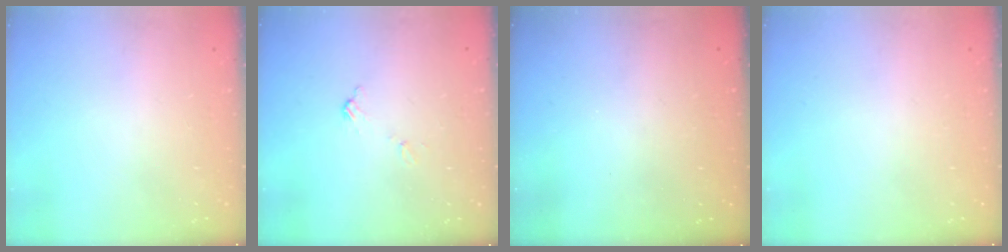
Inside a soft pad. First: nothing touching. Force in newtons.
{"total": 5.2, "press": 5.1, "slide": 0.4}
{"total": 3.1, "press": 3.1, "slide": 0.1}
{"total": 0.0}